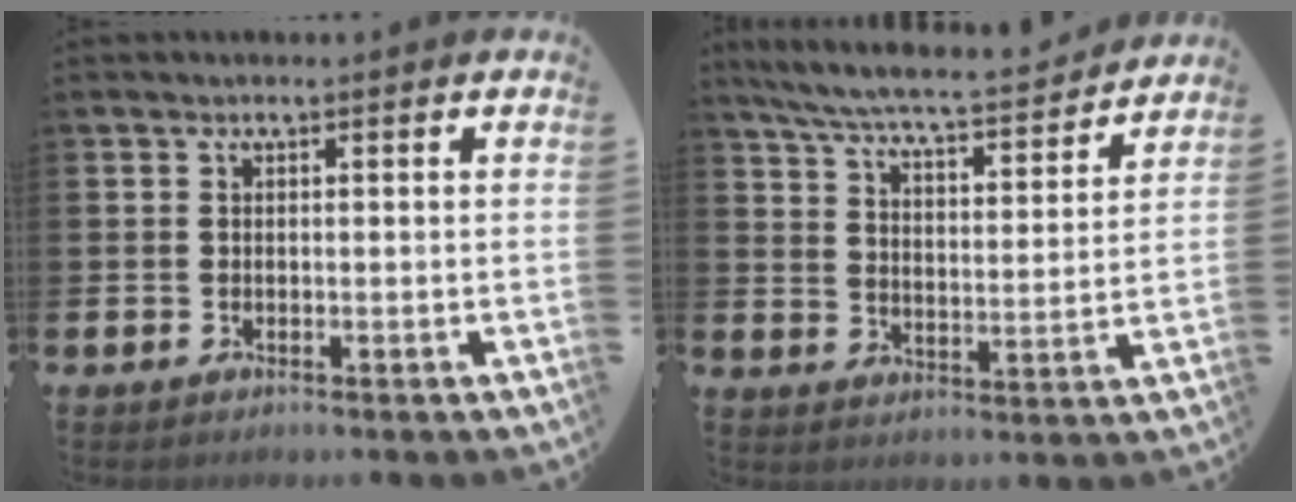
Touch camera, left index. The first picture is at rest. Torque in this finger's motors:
{"motor_torque": [0.39, -0.57, 0.36, 0.14]}